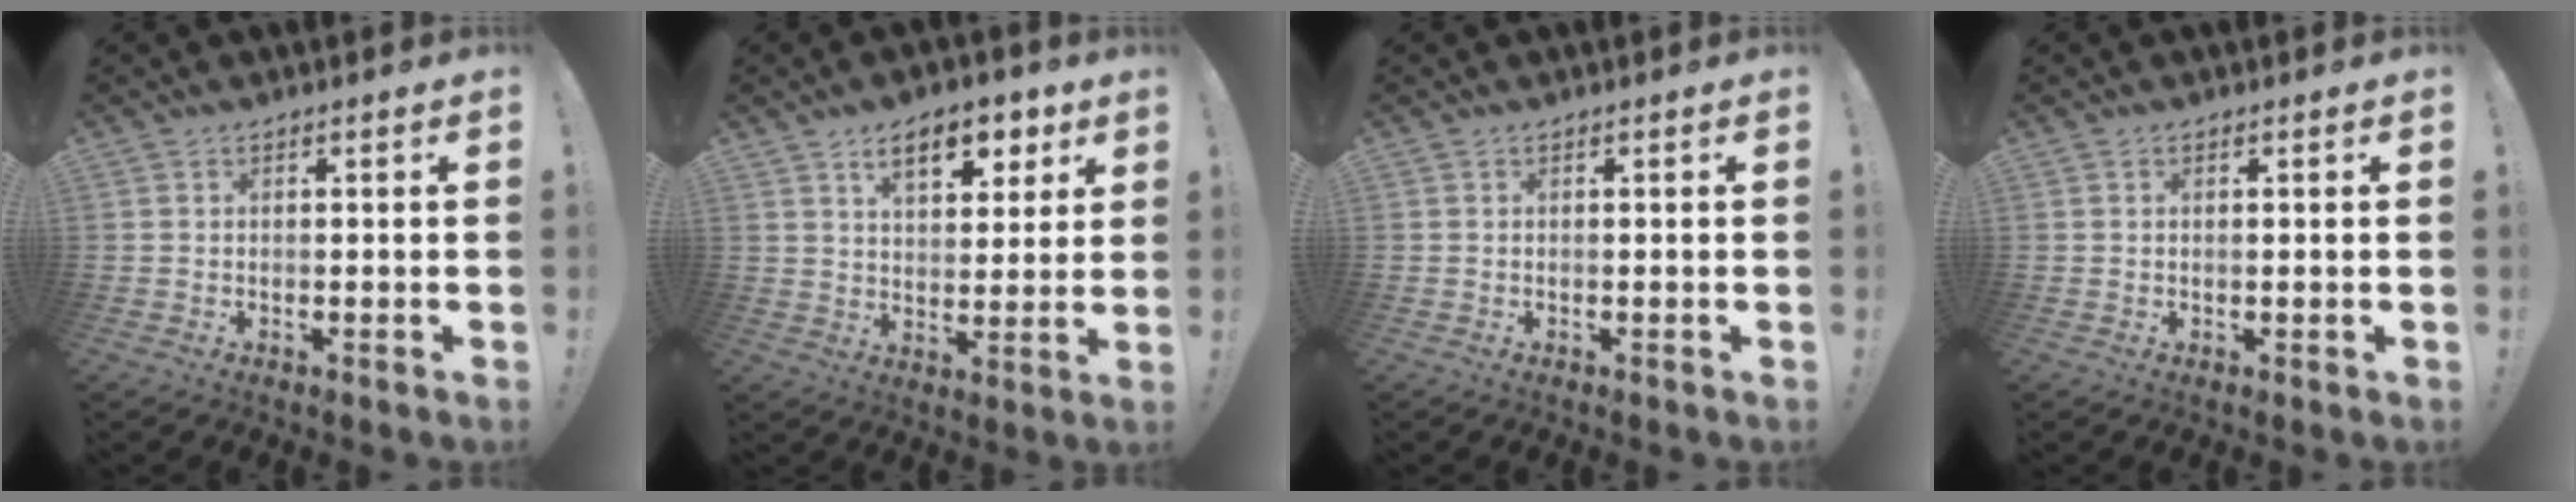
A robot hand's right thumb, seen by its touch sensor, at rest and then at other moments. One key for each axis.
{"total": 11.5, "fx": 6.2, "fy": 6.0, "fz": 7.6, "tx": -0.103, "ty": -0.024, "tz": 0.106}
{"total": 0.0}
{"total": 0.6, "fx": 0.2, "fy": 0.0, "fz": 0.5, "tx": -0.008, "ty": -0.001, "tz": 0.003}